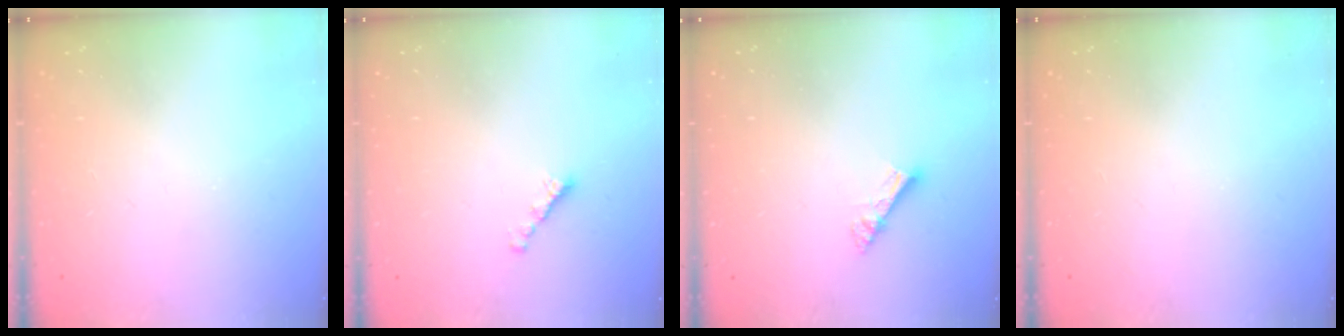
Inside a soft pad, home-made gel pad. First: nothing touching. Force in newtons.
{"total": 2.7, "press": 2.6, "slide": 0.8}
{"total": 5.0, "press": 5.0, "slide": 0.3}
{"total": 0.0}